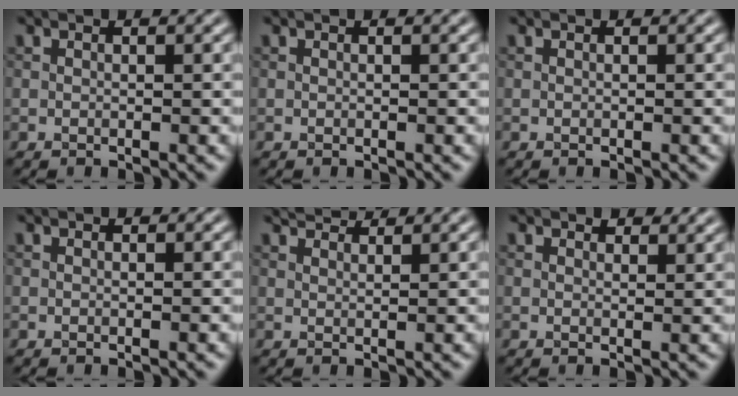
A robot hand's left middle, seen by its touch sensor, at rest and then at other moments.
{"total": 0.0}
{"total": 0.0}
{"total": 0.0}
{"total": 2.7, "force": [2.5, 0.4, 0.8], "torque": [-0.016, 0.001, 0.039]}
{"total": 1.9, "force": [1.6, 0.7, 0.6], "torque": [-0.012, -0.001, 0.024]}